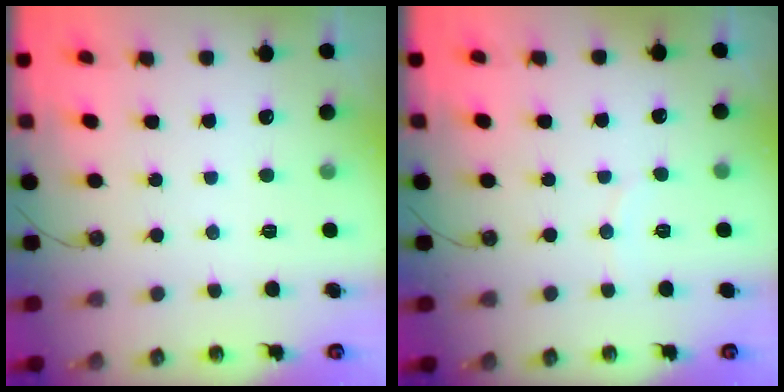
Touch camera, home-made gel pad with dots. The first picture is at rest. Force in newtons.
{"total": 2.5, "press": 2.5, "slide": 0.3}